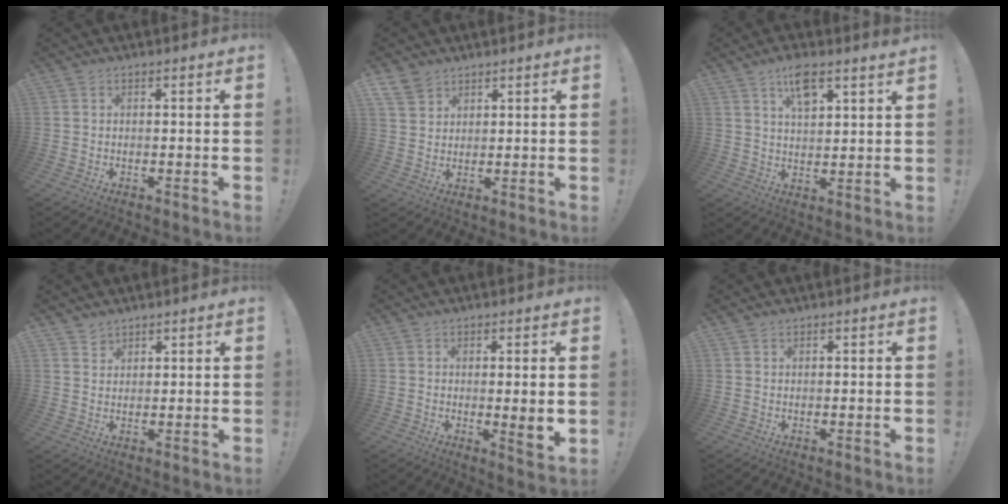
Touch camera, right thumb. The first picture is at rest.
{"total": 5.8, "force": [4.4, 3.5, 1.4], "torque": [-0.028, -0.022, 0.087]}
{"total": 7.7, "force": [5.0, 2.6, 5.3], "torque": [-0.091, -0.019, 0.086]}
{"total": 2.6, "force": [2.4, 1.1, 0.2], "torque": [0.007, -0.020, 0.042]}
{"total": 5.1, "force": [0.3, -0.2, 5.1], "torque": [-0.063, -0.017, 0.003]}
{"total": 0.8, "force": [0.7, 0.4, -0.2], "torque": [0.003, 0.002, 0.014]}